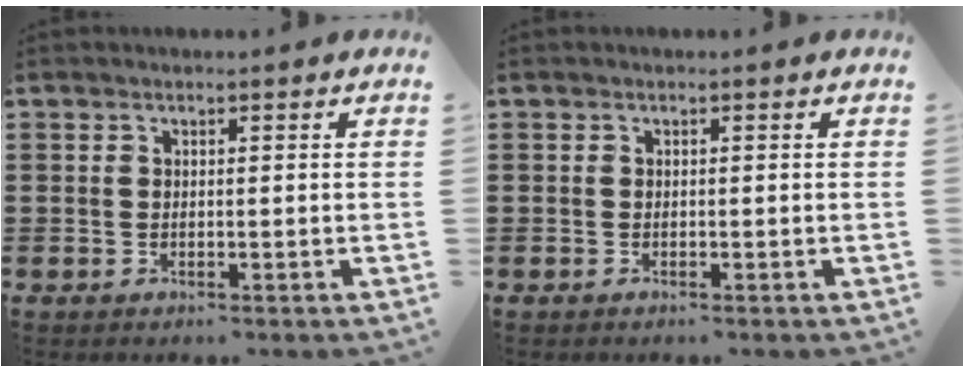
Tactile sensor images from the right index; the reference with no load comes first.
{"total": 0.0}